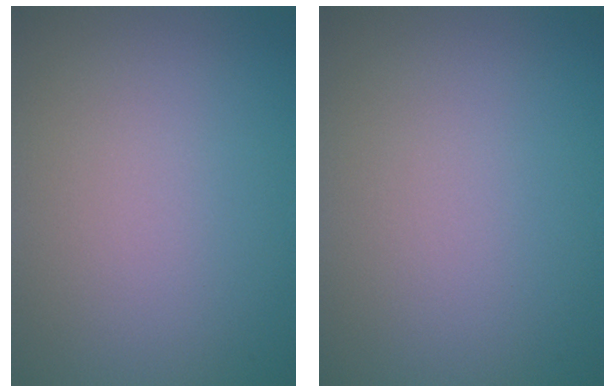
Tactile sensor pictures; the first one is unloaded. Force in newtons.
{"total": 0.0}